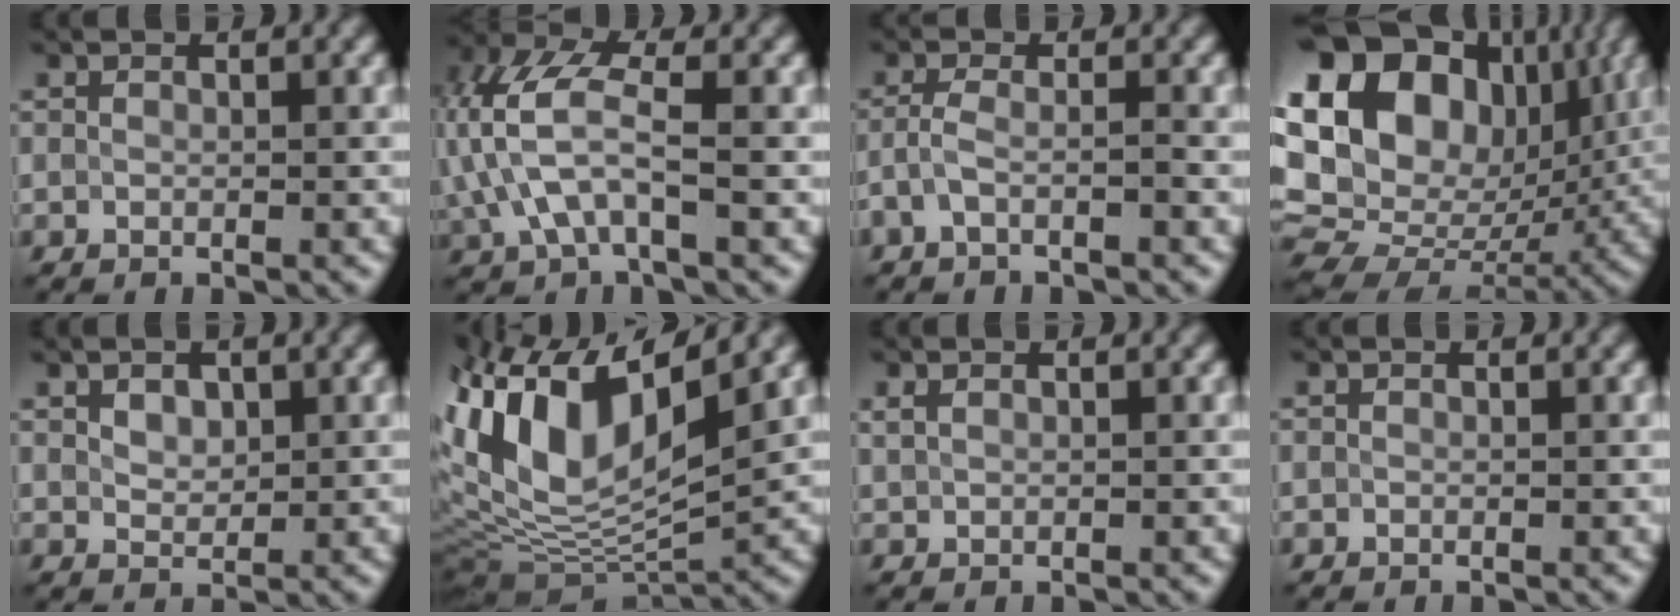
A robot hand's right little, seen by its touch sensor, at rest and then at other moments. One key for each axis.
{"total": 6.7, "fx": -0.4, "fy": 3.4, "fz": 5.7, "tx": -0.135, "ty": 0.016, "tz": -0.013}
{"total": 1.9, "fx": -1.0, "fy": 0.4, "fz": 1.6, "tx": -0.032, "ty": 0.005, "tz": -0.027}
{"total": 21.8, "fx": 5.1, "fy": 16.6, "fz": 13.2, "tx": -0.270, "ty": 0.040, "tz": 0.093}
{"total": 1.9, "fx": 1.0, "fy": 1.2, "fz": 1.2, "tx": -0.023, "ty": 0.002, "tz": 0.022}
{"total": 12.7, "fx": 3.4, "fy": 6.0, "fz": 10.7, "tx": -0.220, "ty": 0.019, "tz": 0.056}
{"total": 0.7, "fx": 0.5, "fy": 0.4, "fz": 0.4, "tx": -0.013, "ty": 0.002, "tz": 0.015}
{"total": 0.0}